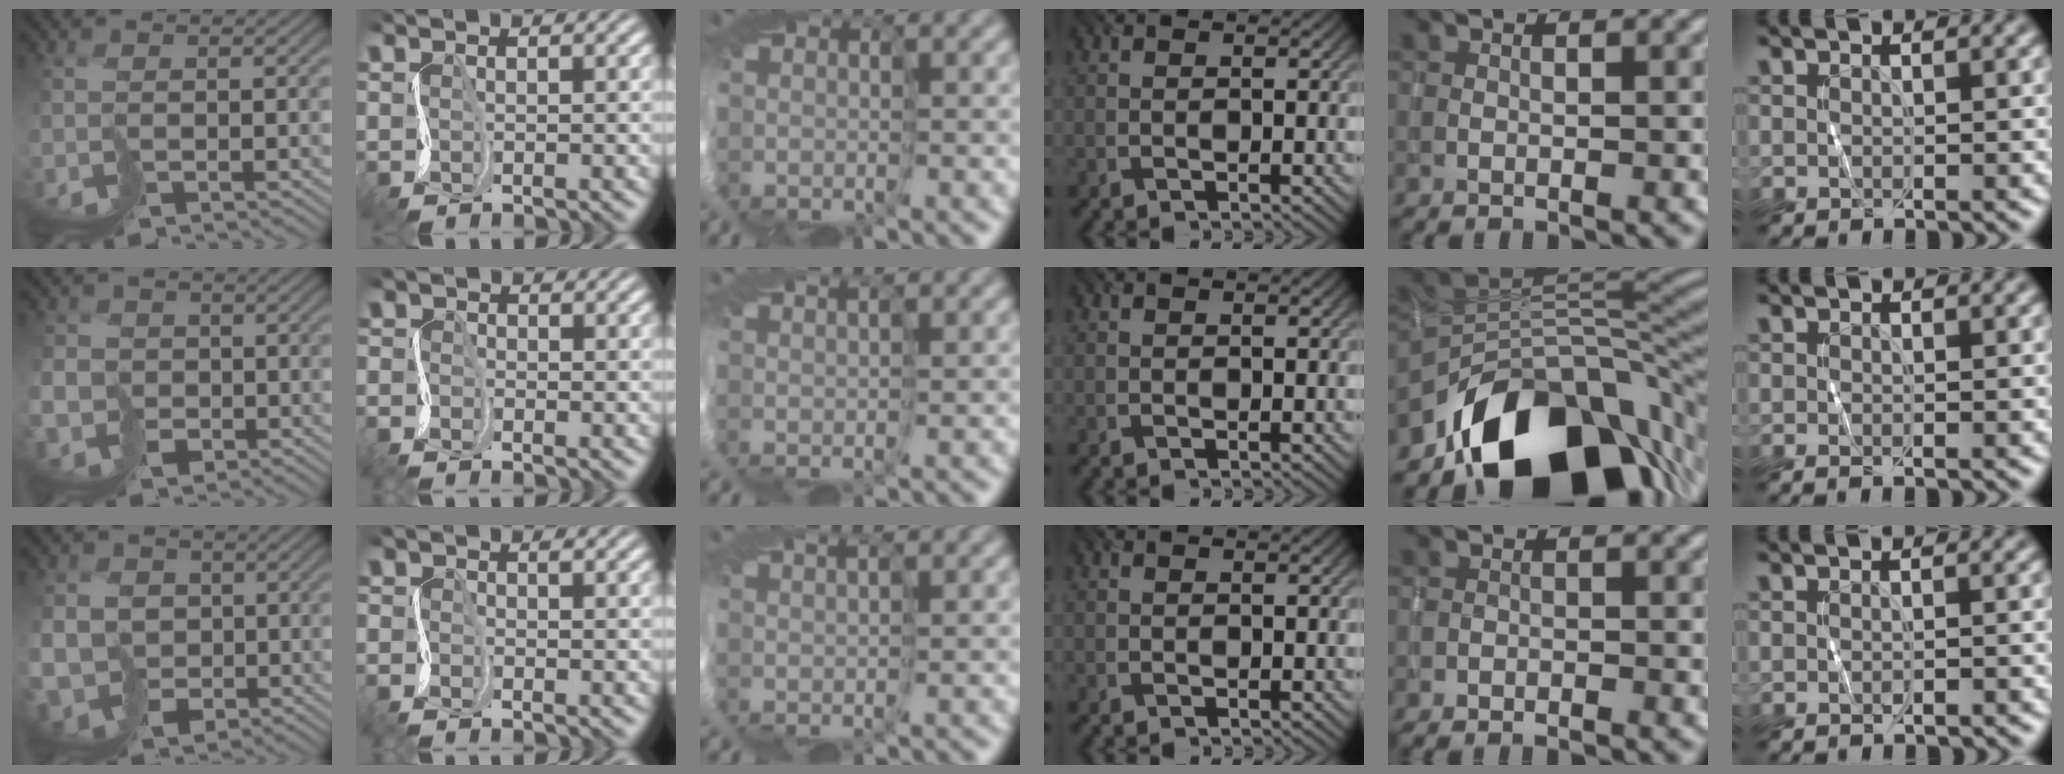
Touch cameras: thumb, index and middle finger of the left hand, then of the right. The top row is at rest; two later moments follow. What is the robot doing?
{"motion": "cut", "object": "wrapping paper"}